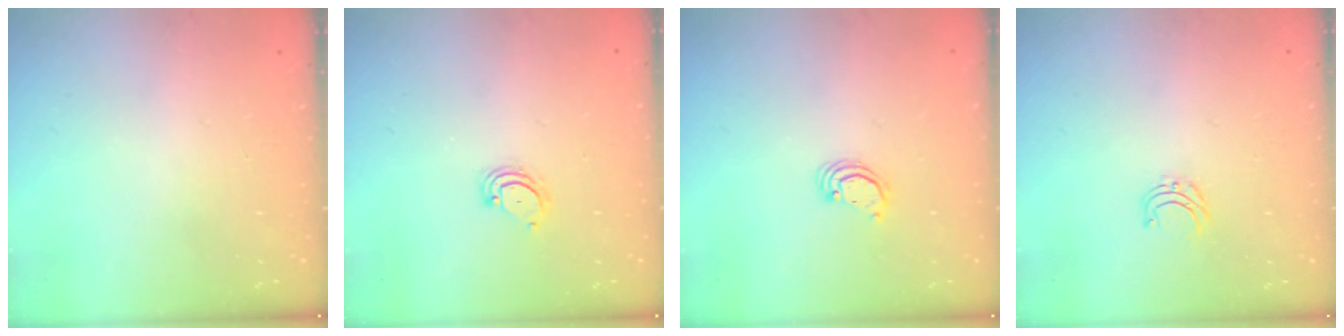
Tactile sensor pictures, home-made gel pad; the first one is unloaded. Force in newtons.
{"total": 2.3, "press": 2.3, "slide": 0.2}
{"total": 2.2, "press": 2.2, "slide": 0.2}
{"total": 4.2, "press": 4.2, "slide": 0.4}